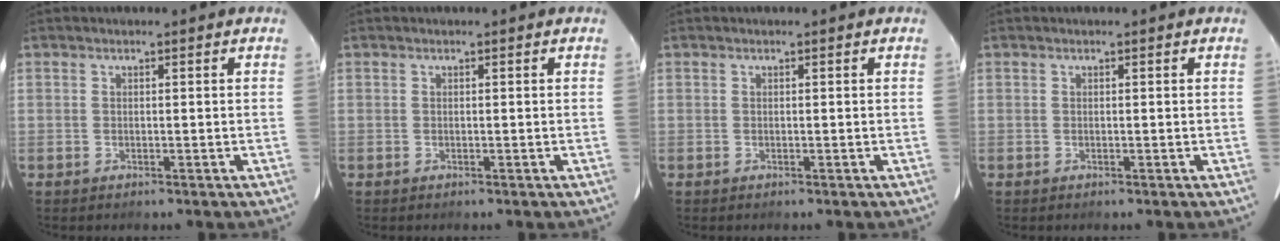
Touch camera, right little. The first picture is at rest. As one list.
[{"total": 0.0}, {"total": 0.0}, {"total": 0.0}]